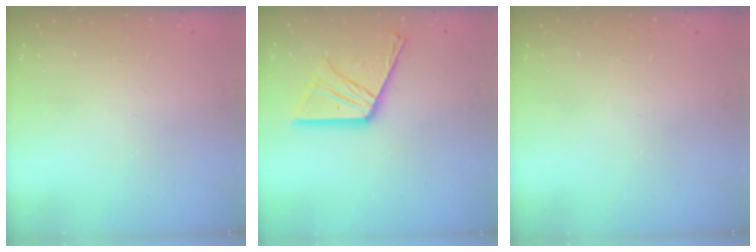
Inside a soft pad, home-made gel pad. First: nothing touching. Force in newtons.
{"total": 16.1, "press": 16.1, "slide": 1.5}
{"total": 0.0}